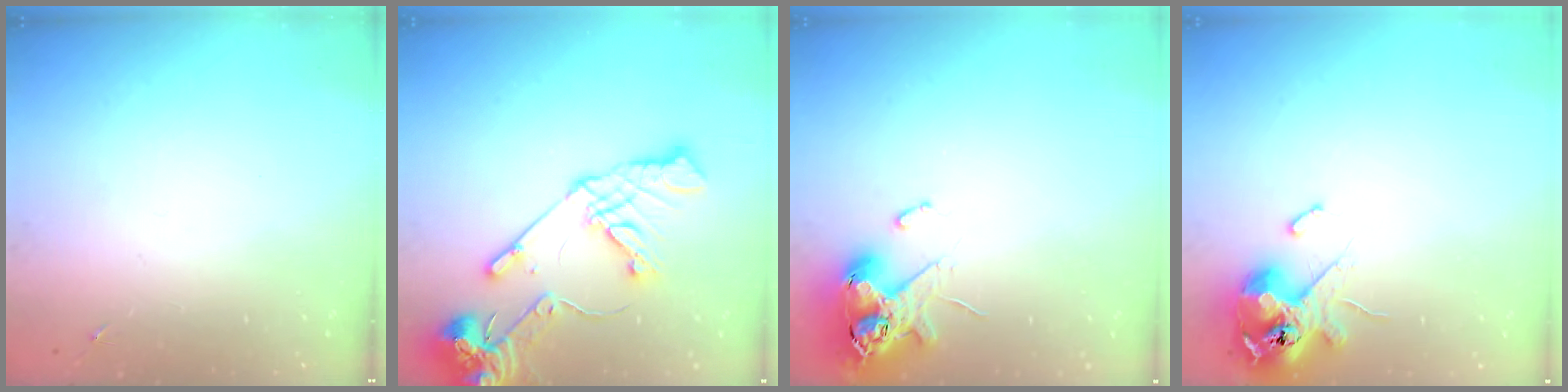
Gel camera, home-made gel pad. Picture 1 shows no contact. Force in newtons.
{"total": 17.1, "press": 16.9, "slide": 2.3}
{"total": 11.7, "press": 11.5, "slide": 1.7}
{"total": 12.7, "press": 12.5, "slide": 2.1}